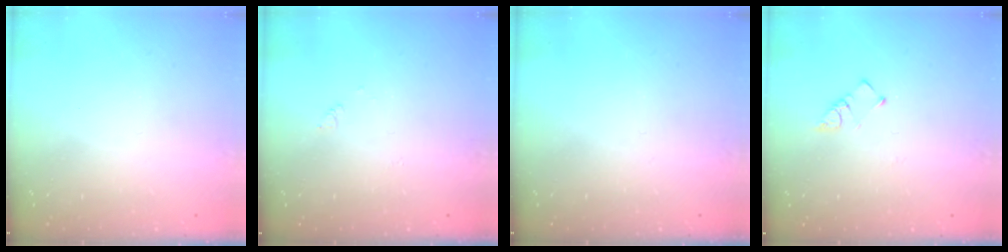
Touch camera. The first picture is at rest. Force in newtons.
{"total": 2.9, "press": 2.9, "slide": 0.5}
{"total": 0.0}
{"total": 2.7, "press": 2.7, "slide": 0.4}